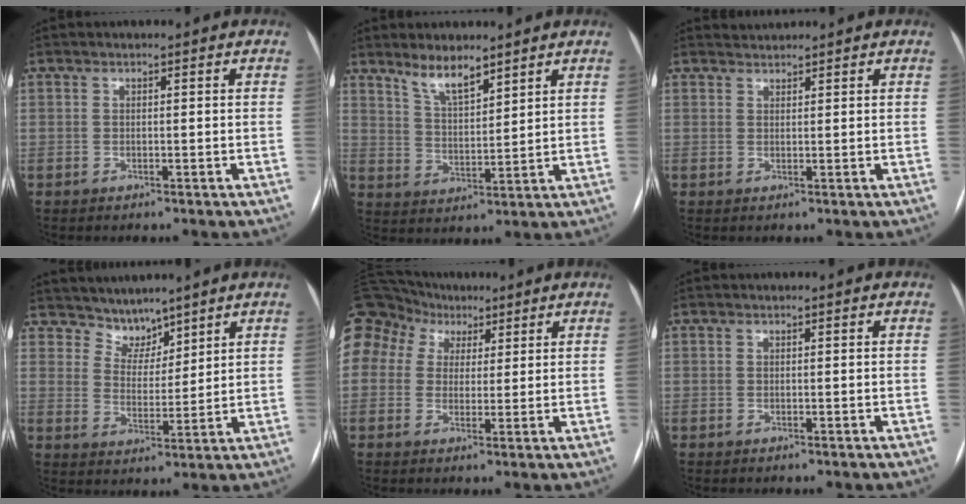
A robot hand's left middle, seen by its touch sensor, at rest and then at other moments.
{"total": 5.9, "force": [4.8, 1.4, 3.2], "torque": [-0.064, -0.003, 0.092]}
{"total": 1.4, "force": [1.3, 0.0, -0.4], "torque": [-0.003, 0.009, 0.028]}
{"total": 4.8, "force": [4.5, 1.9, -0.1], "torque": [0.002, 0.002, 0.089]}
{"total": 21.1, "force": [10.1, 16.9, 7.6], "torque": [-0.254, 0.109, 0.198]}
{"total": 0.0}